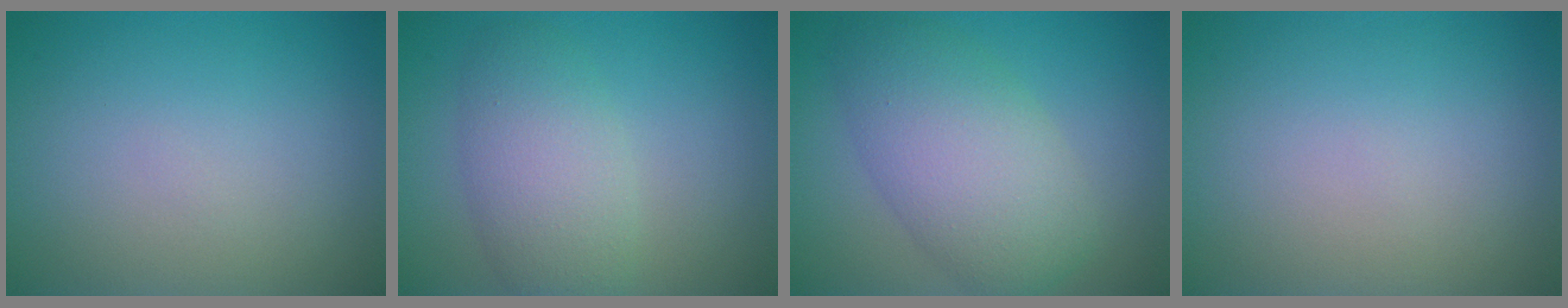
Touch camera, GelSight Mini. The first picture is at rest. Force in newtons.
{"total": 4.6, "press": 4.6, "slide": 0.1}
{"total": 6.8, "press": 6.8, "slide": 0.2}
{"total": 0.0}